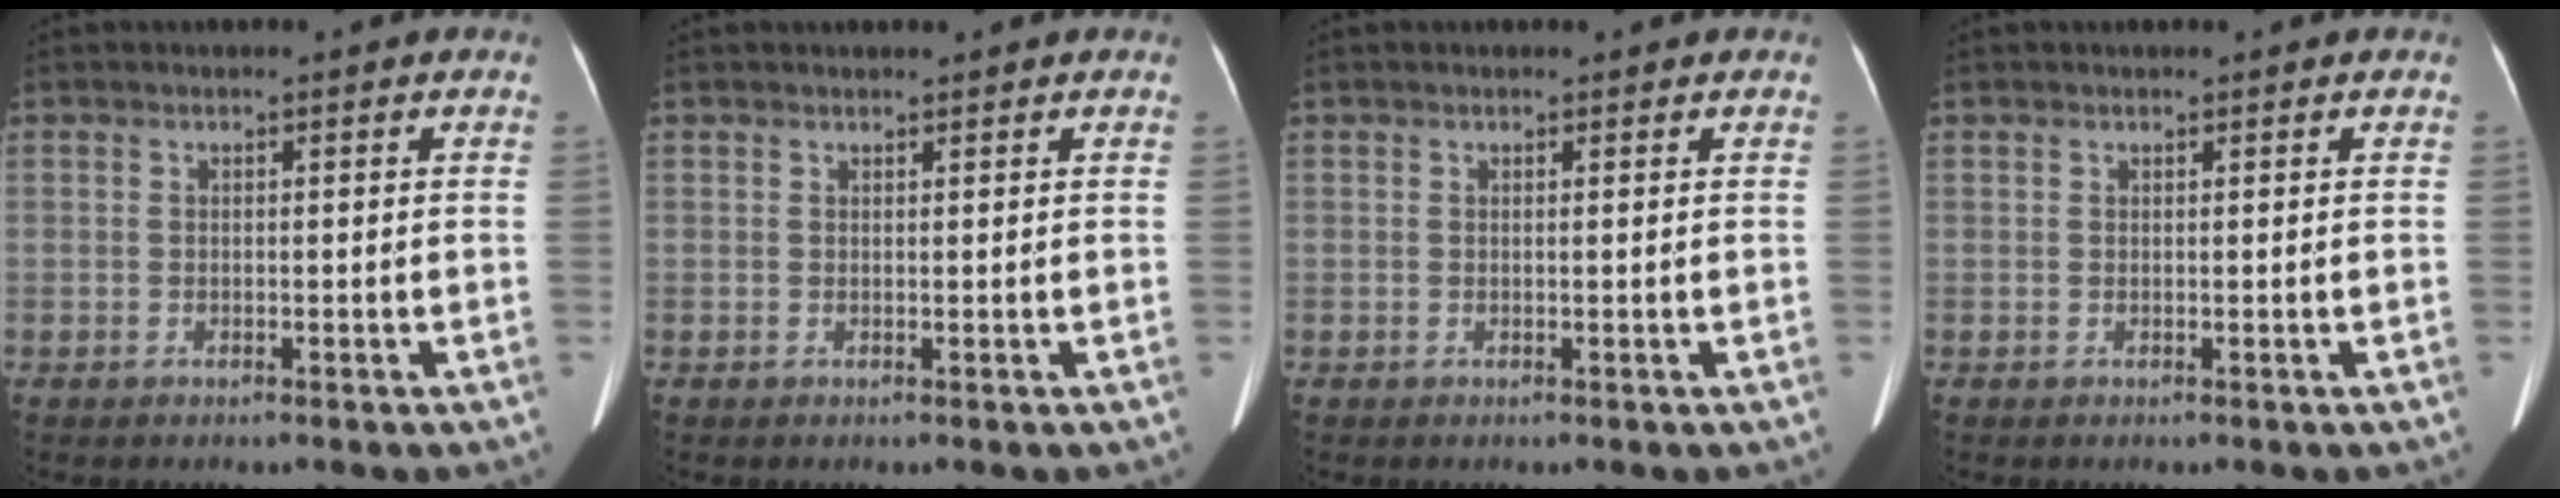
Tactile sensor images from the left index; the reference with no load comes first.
{"total": 1.8, "force": [1.7, 0.1, 0.6], "torque": [-0.007, 0.007, 0.021]}
{"total": 1.3, "force": [1.2, 0.0, 0.4], "torque": [-0.007, -0.007, 0.011]}
{"total": 0.7, "force": [0.6, 0.1, 0.2], "torque": [-0.007, 0.003, 0.011]}